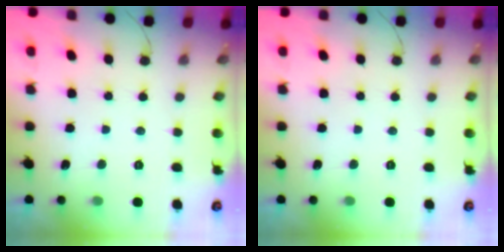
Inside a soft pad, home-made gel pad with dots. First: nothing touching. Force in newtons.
{"total": 0.0}